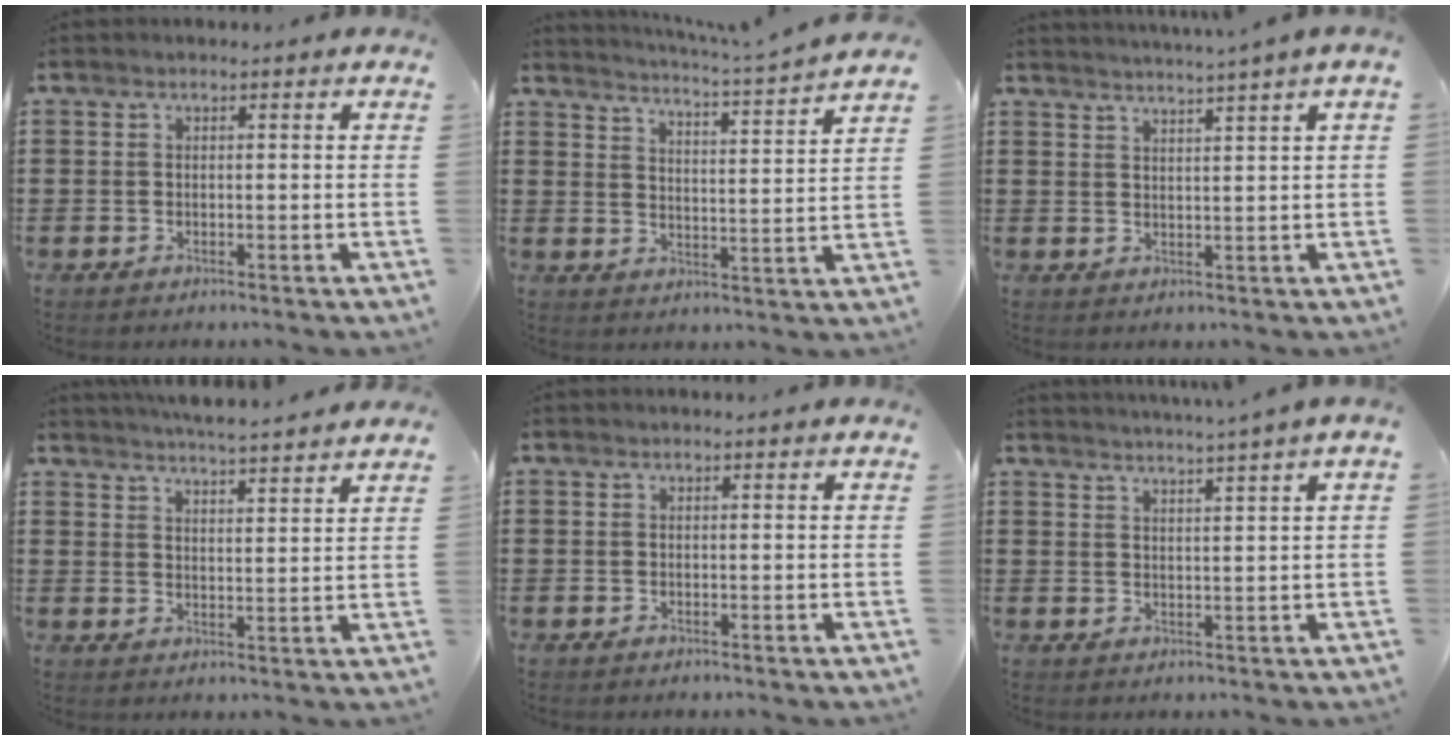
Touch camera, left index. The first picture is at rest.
{"total": 3.7, "force": [3.4, -1.0, 1.0], "torque": [-0.028, -0.039, 0.050]}
{"total": 2.4, "force": [2.1, -1.0, 0.3], "torque": [-0.011, -0.011, 0.038]}
{"total": 4.6, "force": [4.5, -0.4, 0.7], "torque": [-0.031, -0.025, 0.081]}
{"total": 0.0}
{"total": 2.5, "force": [2.3, -1.0, 0.4], "torque": [-0.013, -0.013, 0.040]}